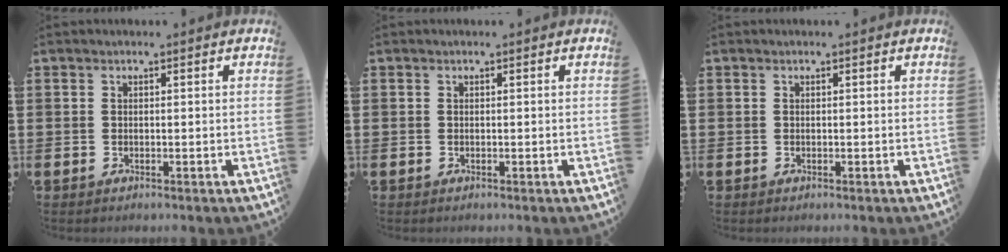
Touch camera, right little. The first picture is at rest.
{"total": 0.0}
{"total": 0.0}